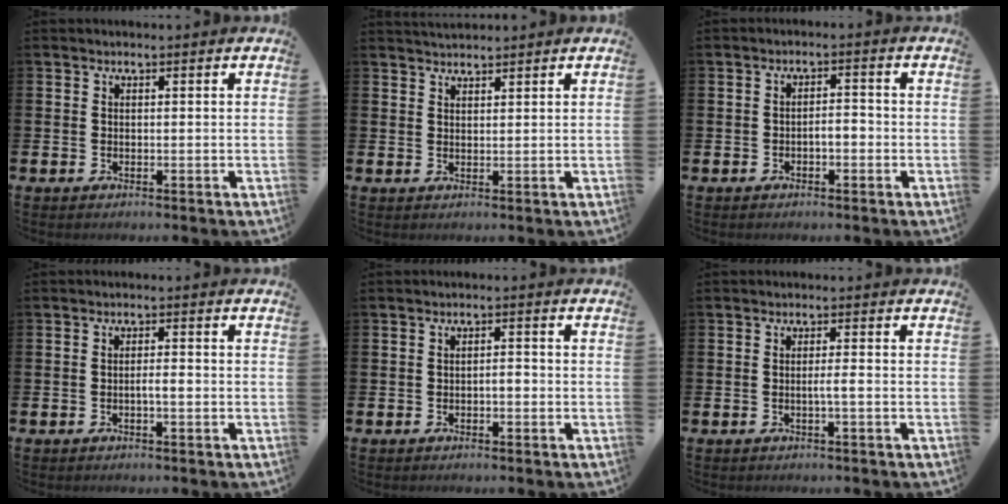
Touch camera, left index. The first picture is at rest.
{"total": 2.2, "force": [2.2, 0.4, -0.1], "torque": [0.005, -0.008, 0.039]}
{"total": 1.9, "force": [-1.0, 0.9, 1.3], "torque": [-0.019, 0.003, -0.023]}
{"total": 1.4, "force": [-0.5, 0.3, 1.3], "torque": [-0.025, 0.001, -0.008]}
{"total": 1.3, "force": [-0.5, 0.6, 1.0], "torque": [-0.013, -0.001, -0.013]}
{"total": 1.3, "force": [-0.4, 0.0, 1.2], "torque": [-0.023, -0.002, -0.008]}